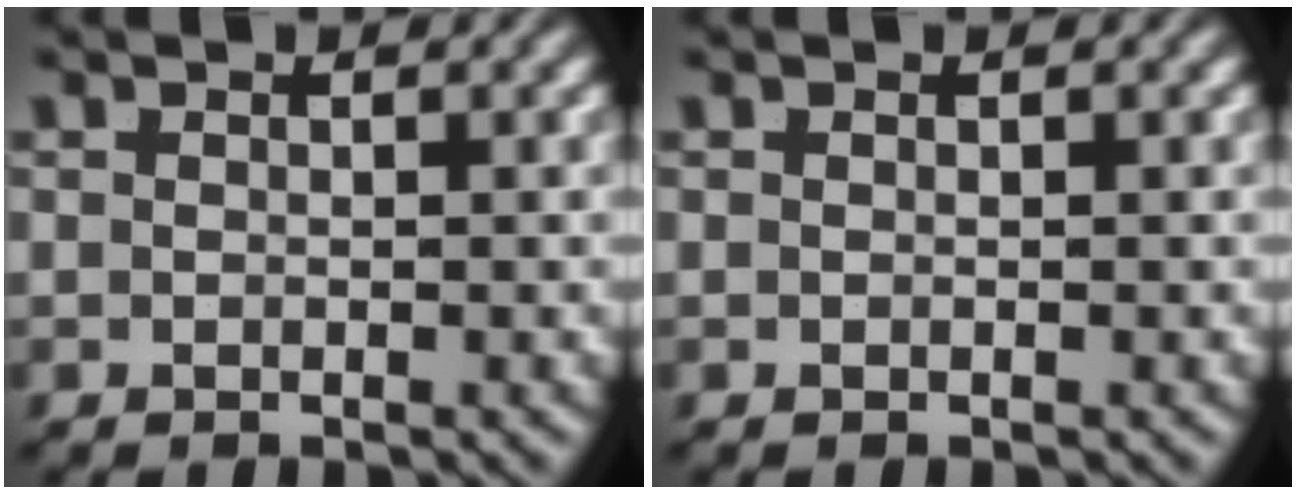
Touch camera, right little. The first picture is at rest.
{"total": 0.0}